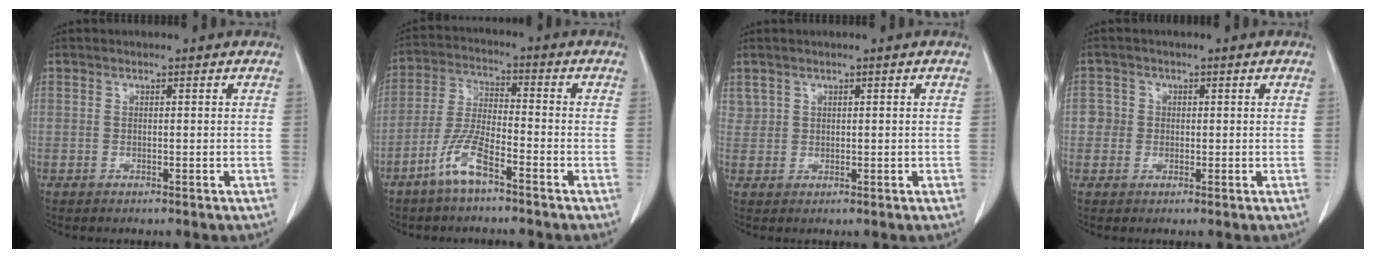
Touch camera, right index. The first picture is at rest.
{"total": 7.5, "force": [-4.8, 1.3, 5.6], "torque": [-0.123, -0.005, -0.098]}
{"total": 1.3, "force": [0.9, 1.0, 0.2], "torque": [0.002, 0.006, 0.018]}
{"total": 2.5, "force": [0.1, 2.5, 0.1], "torque": [0.013, 0.008, -0.002]}